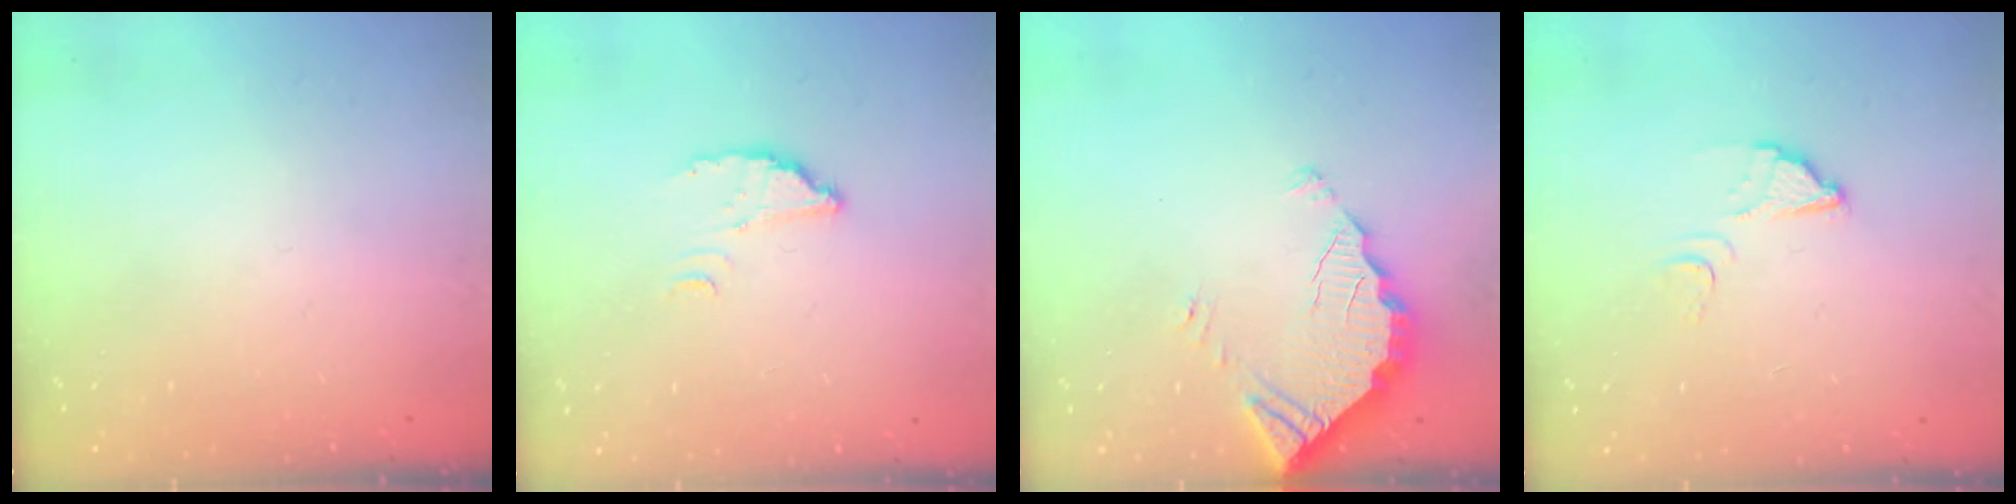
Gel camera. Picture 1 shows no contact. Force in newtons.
{"total": 2.4, "press": 2.4, "slide": 0.2}
{"total": 3.6, "press": 3.6, "slide": 0.2}
{"total": 3.7, "press": 3.6, "slide": 0.3}